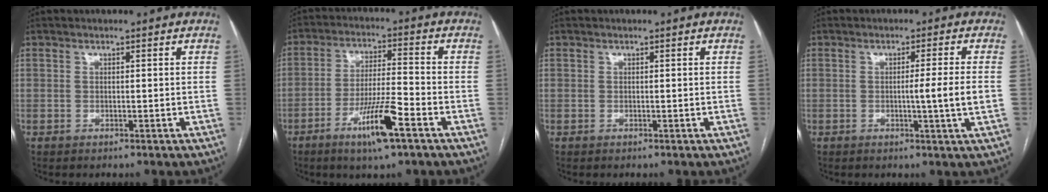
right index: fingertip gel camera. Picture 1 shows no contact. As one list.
[{"total": 9.8, "force": [-5.2, 0.5, 8.2], "torque": [-0.153, -0.011, -0.091]}, {"total": 0.0}, {"total": 5.0, "force": [-0.6, -1.2, 4.8], "torque": [-0.071, -0.006, -0.009]}]